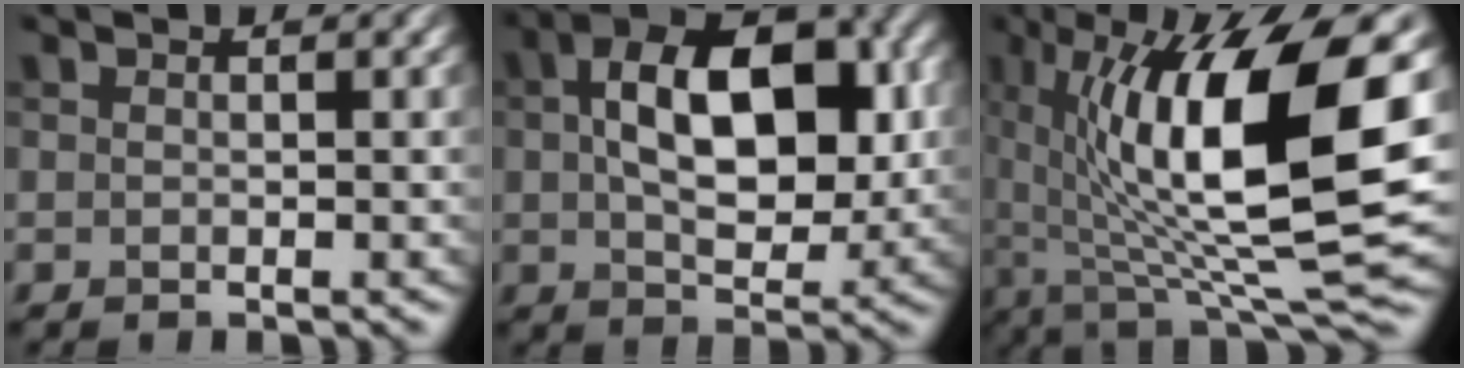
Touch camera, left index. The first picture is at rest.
{"total": 11.0, "force": [1.3, 6.0, 9.2], "torque": [-0.140, 0.012, 0.016]}
{"total": 15.0, "force": [1.6, 4.2, 14.3], "torque": [-0.227, -0.003, 0.027]}